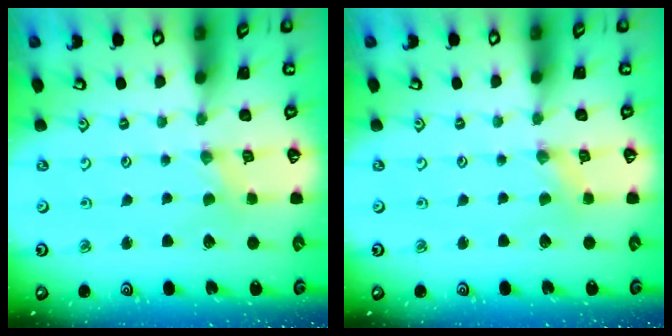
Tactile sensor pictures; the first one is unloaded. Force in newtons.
{"total": 0.5, "press": 0.5, "slide": 0.1}